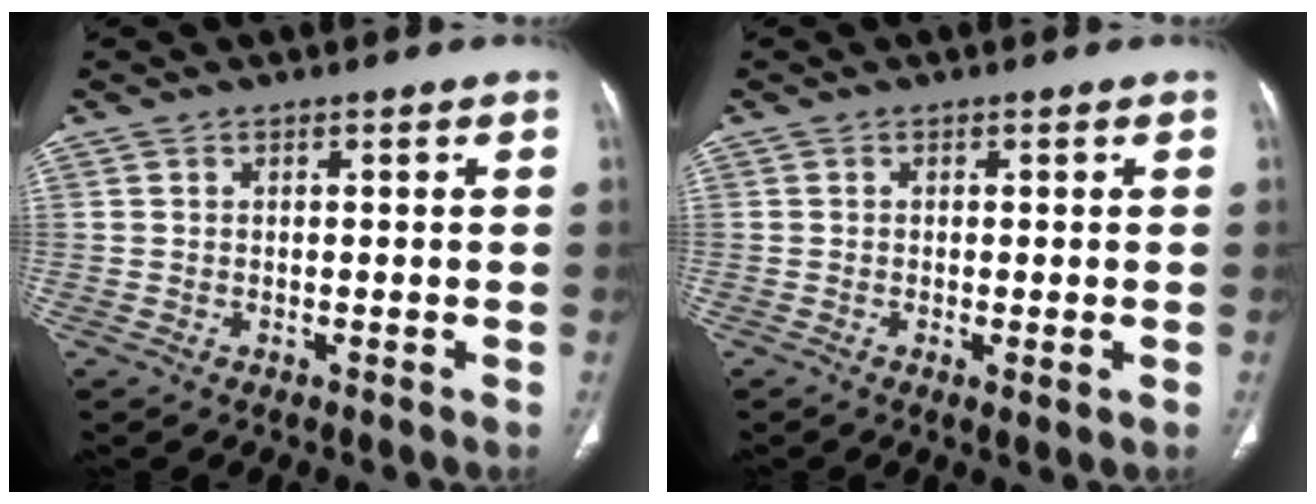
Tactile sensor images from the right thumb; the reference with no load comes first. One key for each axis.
{"total": 1.5, "fx": -0.3, "fy": 0.2, "fz": 1.5, "tx": -0.033, "ty": -0.009, "tz": -0.007}